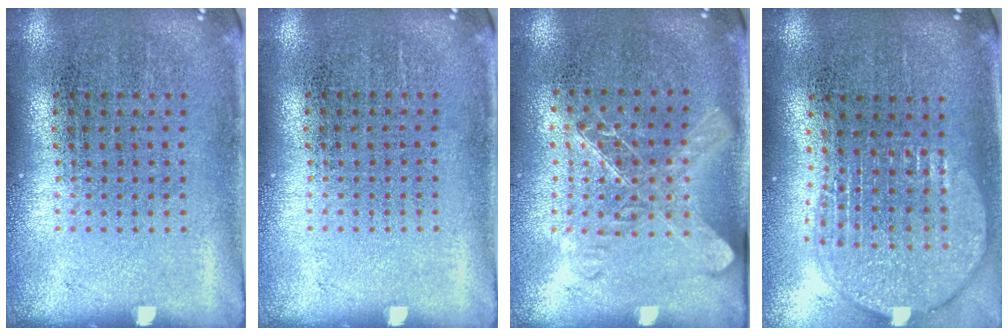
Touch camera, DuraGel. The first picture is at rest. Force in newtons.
{"total": 0.0}
{"total": 1.4, "press": 1.2, "slide": 0.7}
{"total": 2.0, "press": 1.7, "slide": 1.1}